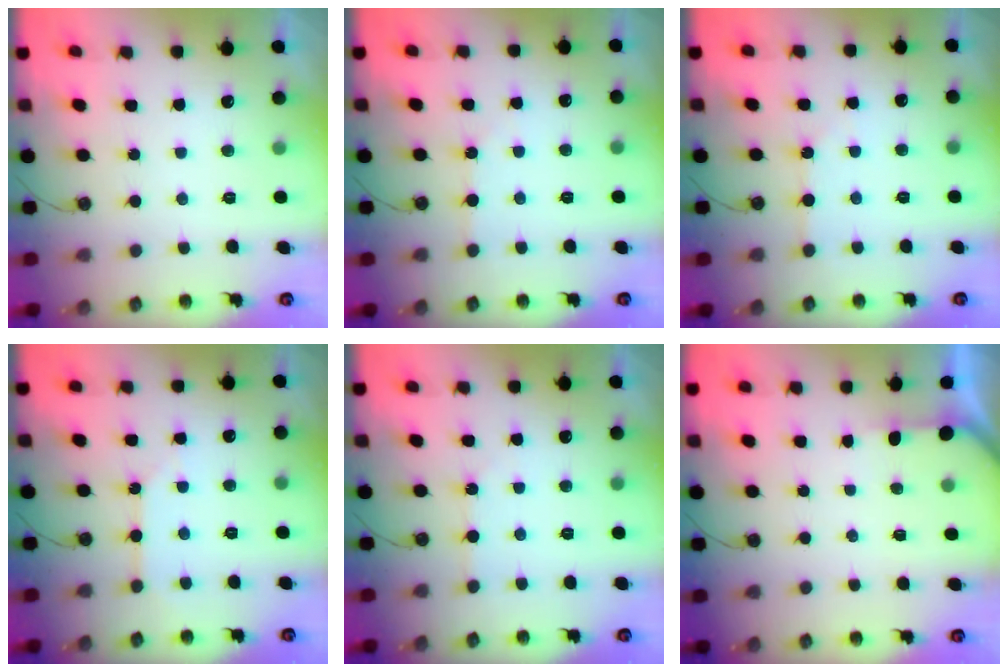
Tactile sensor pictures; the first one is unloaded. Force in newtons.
{"total": 1.9, "press": 1.8, "slide": 0.4}
{"total": 2.7, "press": 2.7, "slide": 0.4}
{"total": 2.5, "press": 2.5, "slide": 0.2}
{"total": 1.5, "press": 1.5, "slide": 0.3}
{"total": 2.4, "press": 2.4, "slide": 0.3}